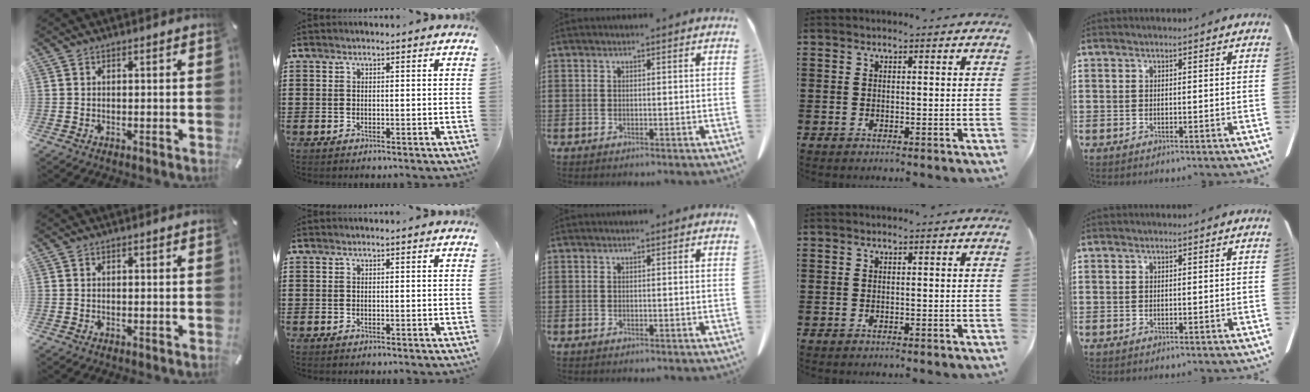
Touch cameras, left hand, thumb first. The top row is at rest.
{}